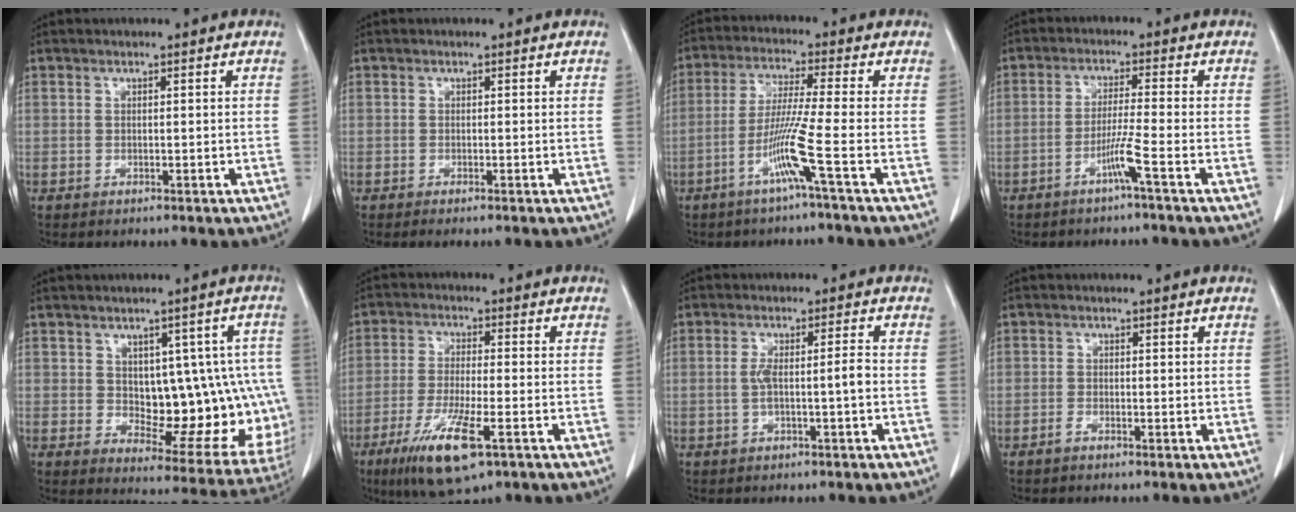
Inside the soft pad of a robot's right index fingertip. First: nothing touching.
{"total": 0.7, "force": [-0.5, -0.1, 0.4], "torque": [-0.010, -0.002, -0.010]}
{"total": 7.6, "force": [-3.3, -2.1, 6.6], "torque": [-0.127, -0.010, -0.071]}
{"total": 4.0, "force": [-2.1, -1.3, 3.2], "torque": [-0.063, 0.000, -0.043]}
{"total": 15.1, "force": [0.7, 7.6, 13.0], "torque": [-0.137, 0.017, 0.032]}
{"total": 10.9, "force": [-5.5, 1.8, 9.3], "torque": [-0.181, -0.028, -0.092]}
{"total": 3.5, "force": [-0.7, 0.0, 3.5], "torque": [-0.065, 0.015, -0.007]}
{"total": 0.6, "force": [-0.5, 0.1, 0.4], "torque": [-0.004, 0.002, -0.009]}